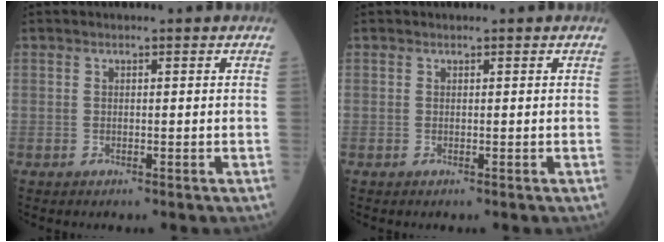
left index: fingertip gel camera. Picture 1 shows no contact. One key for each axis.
{"total": 0.0}